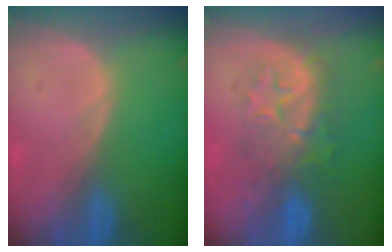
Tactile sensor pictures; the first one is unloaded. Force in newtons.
{"total": 8.2, "press": 8.1, "slide": 1.1}